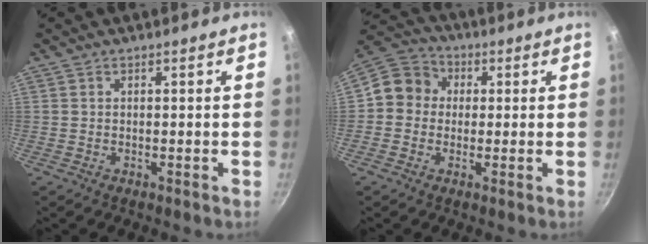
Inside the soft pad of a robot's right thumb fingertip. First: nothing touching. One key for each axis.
{"total": 8.8, "fx": 0.3, "fy": 8.0, "fz": 3.6, "tx": -0.044, "ty": 0.026, "tz": -0.009}